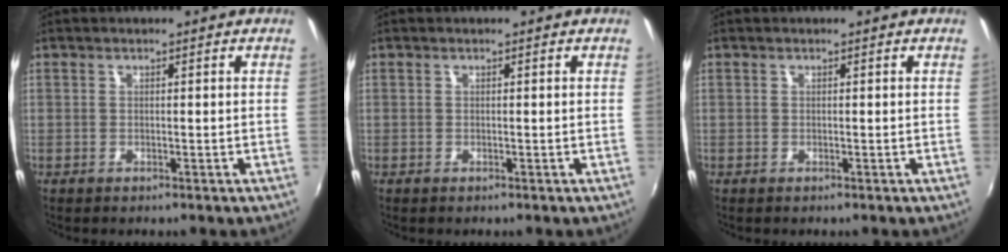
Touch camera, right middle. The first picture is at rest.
{"total": 0.0}
{"total": 0.0}